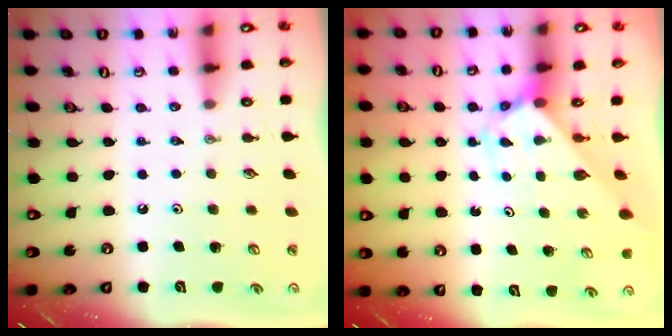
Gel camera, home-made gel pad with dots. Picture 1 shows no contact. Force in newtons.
{"total": 2.6, "press": 2.6, "slide": 0.2}